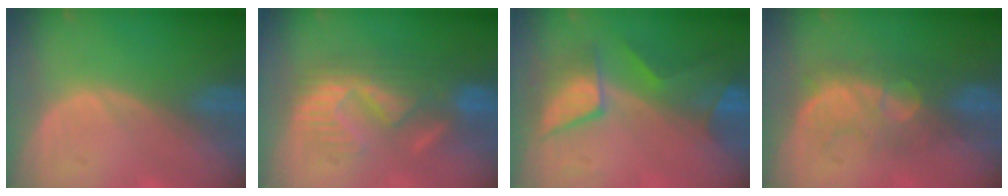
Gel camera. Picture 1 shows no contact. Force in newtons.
{"total": 8.7, "press": 8.6, "slide": 1.4}
{"total": 7.8, "press": 7.6, "slide": 1.5}
{"total": 7.9, "press": 7.7, "slide": 1.5}